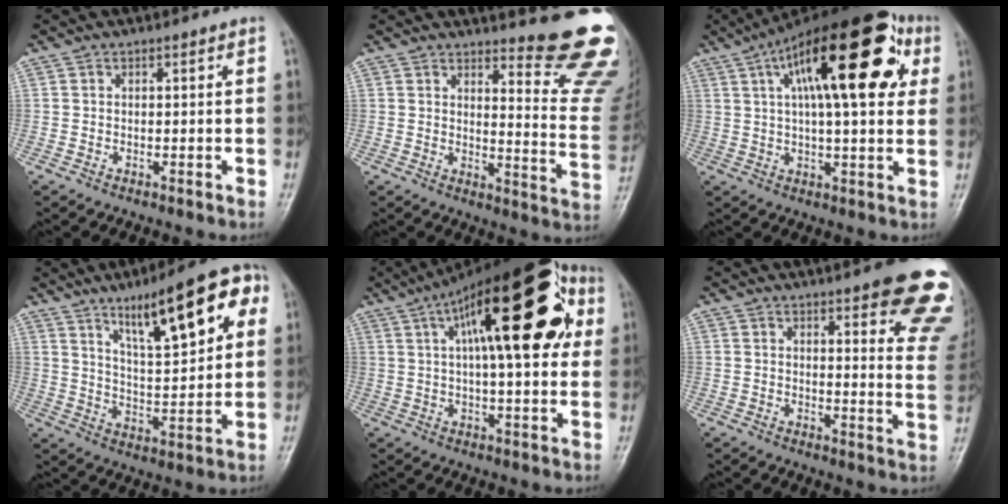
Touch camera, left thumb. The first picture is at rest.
{"total": 15.9, "force": [13.8, 2.1, 7.6], "torque": [-0.068, -0.160, 0.157]}
{"total": 24.4, "force": [8.6, 8.8, 21.0], "torque": [-0.307, 0.024, 0.123]}
{"total": 17.6, "force": [8.4, 5.2, 14.5], "torque": [-0.184, -0.023, 0.130]}
{"total": 25.5, "force": [8.1, 9.1, 22.4], "torque": [-0.322, 0.029, 0.113]}
{"total": 18.8, "force": [12.7, 4.5, 13.1], "torque": [-0.131, -0.061, 0.135]}